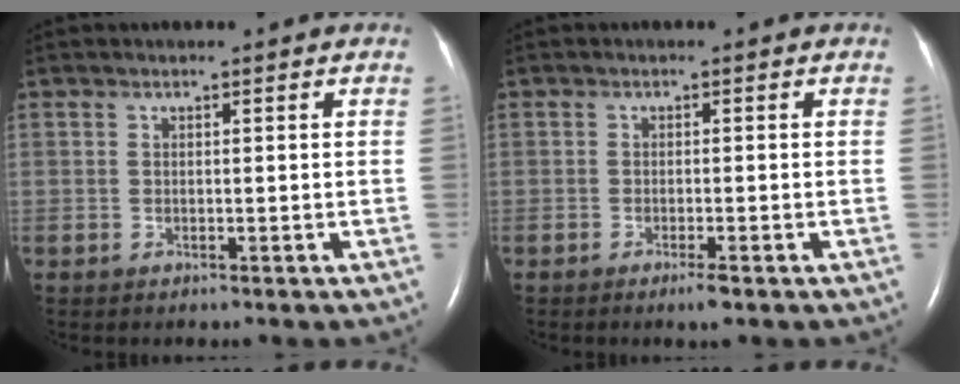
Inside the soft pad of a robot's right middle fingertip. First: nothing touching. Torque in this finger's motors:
{"motor_torque": [-0.25, 0.16, -0.06, 0.02]}